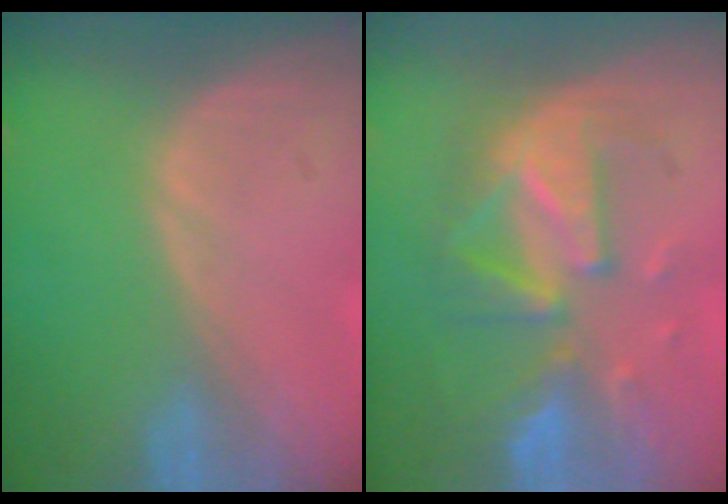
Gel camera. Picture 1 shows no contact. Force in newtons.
{"total": 9.4, "press": 9.0, "slide": 2.5}